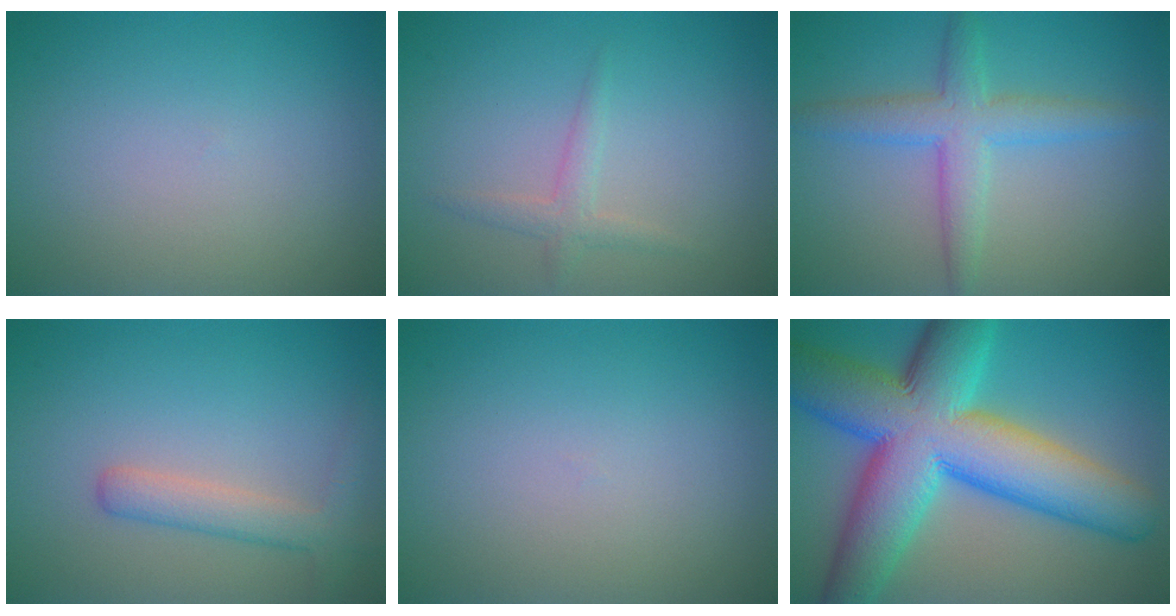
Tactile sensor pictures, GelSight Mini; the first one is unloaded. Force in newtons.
{"total": 1.6, "press": 1.6, "slide": 0.1}
{"total": 4.1, "press": 4.1, "slide": 0.1}
{"total": 2.8, "press": 2.8, "slide": 0.1}
{"total": 0.0}
{"total": 15.1, "press": 15.1, "slide": 0.7}